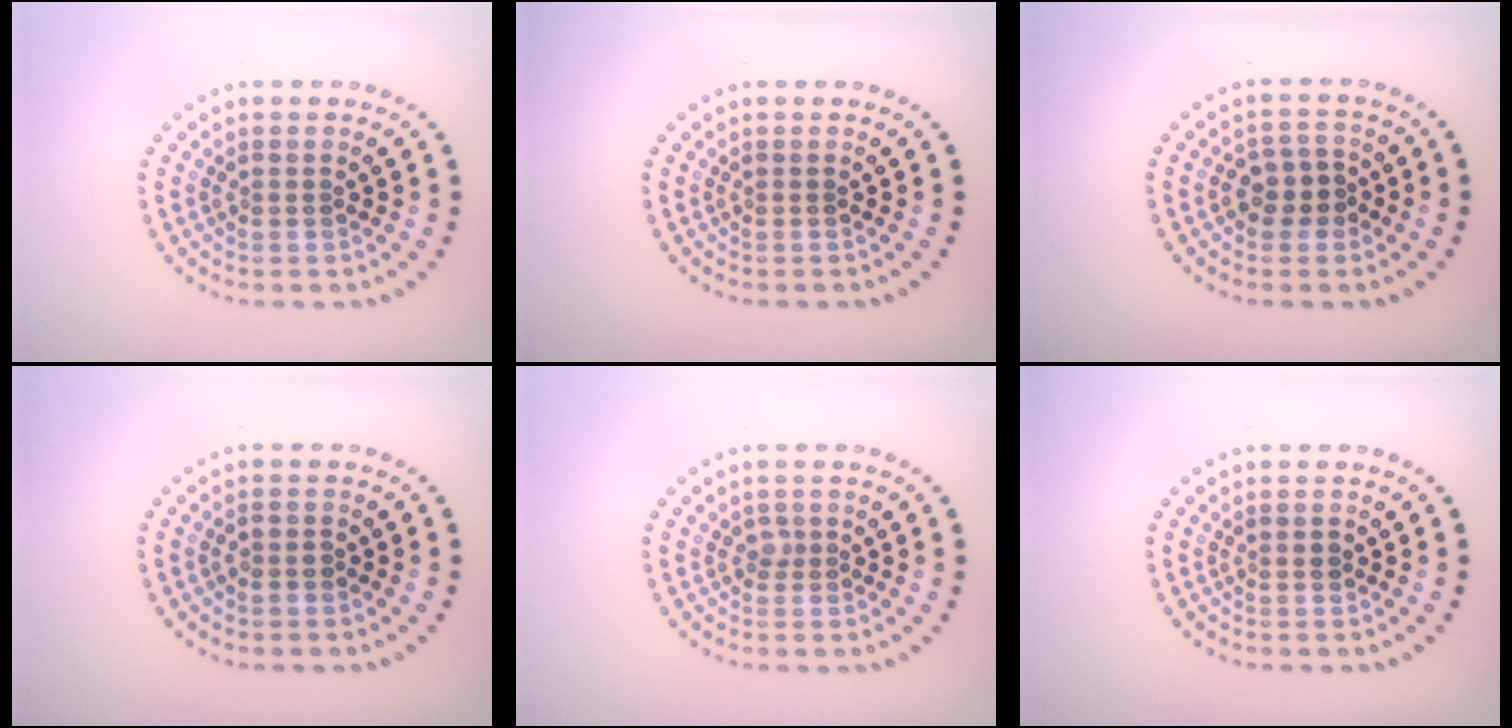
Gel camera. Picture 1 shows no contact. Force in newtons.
{"total": 0.0}
{"total": 2.5, "press": 2.3, "slide": 0.9}
{"total": 1.1, "press": 1.0, "slide": 0.5}
{"total": 0.8, "press": 0.6, "slide": 0.5}
{"total": 0.8, "press": 0.8, "slide": 0.1}